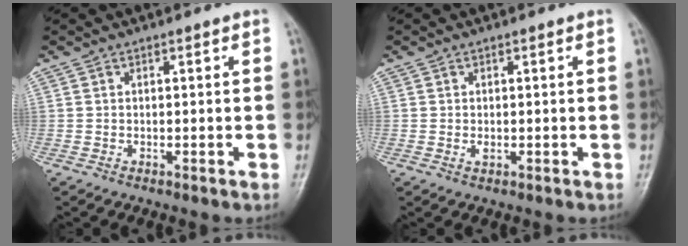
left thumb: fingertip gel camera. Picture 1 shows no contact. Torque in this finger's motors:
{"motor_torque": [-0.15, 0.06, 0.10, 0.29, 0.00]}